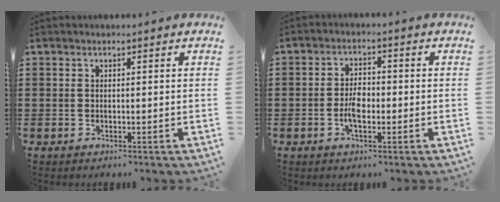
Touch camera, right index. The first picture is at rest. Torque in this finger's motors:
{"motor_torque": [2.14, 0.00, 0.15, 0.09]}